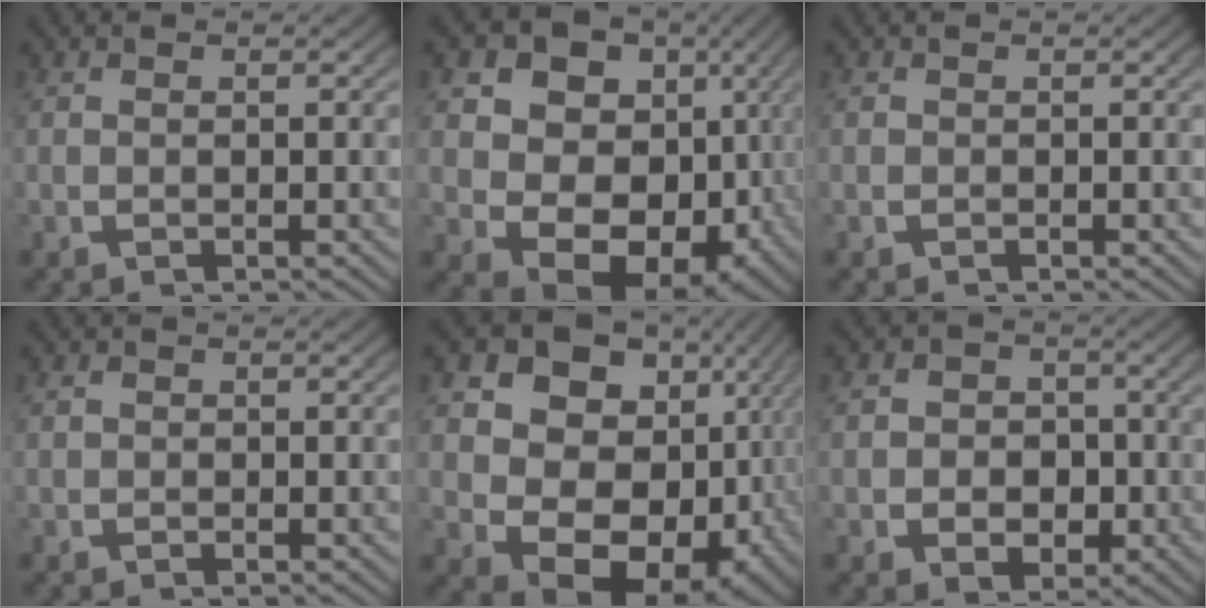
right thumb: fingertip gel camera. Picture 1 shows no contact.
{"total": 17.3, "force": [0.0, 13.4, 10.9], "torque": [-0.213, -0.044, 0.004]}
{"total": 0.0}
{"total": 0.7, "force": [-0.2, 0.6, 0.2], "torque": [0.000, -0.002, -0.005]}
{"total": 19.4, "force": [1.4, 14.5, 12.8], "torque": [-0.239, -0.033, 0.023]}
{"total": 5.4, "force": [-0.9, 4.5, 2.9], "torque": [-0.047, -0.019, -0.013]}